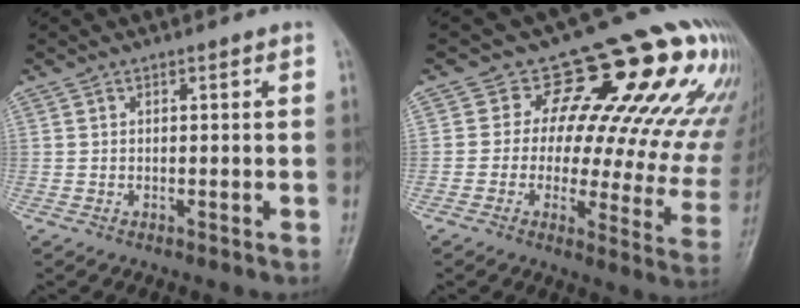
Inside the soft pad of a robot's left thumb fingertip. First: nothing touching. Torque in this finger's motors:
{"motor_torque": [1.26, 1.43, -0.09, -0.27, 0.02]}